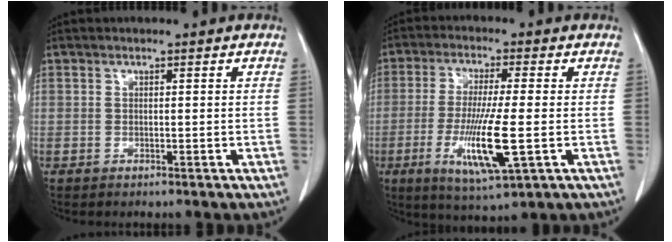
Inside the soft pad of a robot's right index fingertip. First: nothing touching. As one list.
[{"total": 11.2, "force": [-2.8, 0.8, 10.8], "torque": [-0.212, -0.025, -0.048]}]